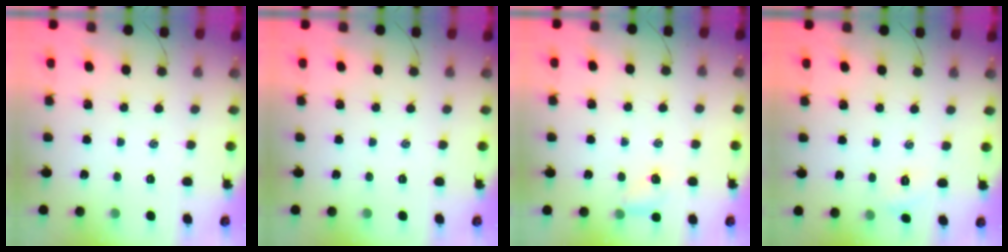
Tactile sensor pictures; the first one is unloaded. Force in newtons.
{"total": 0.0}
{"total": 5.2, "press": 5.0, "slide": 1.6}
{"total": 2.2, "press": 2.2, "slide": 0.6}